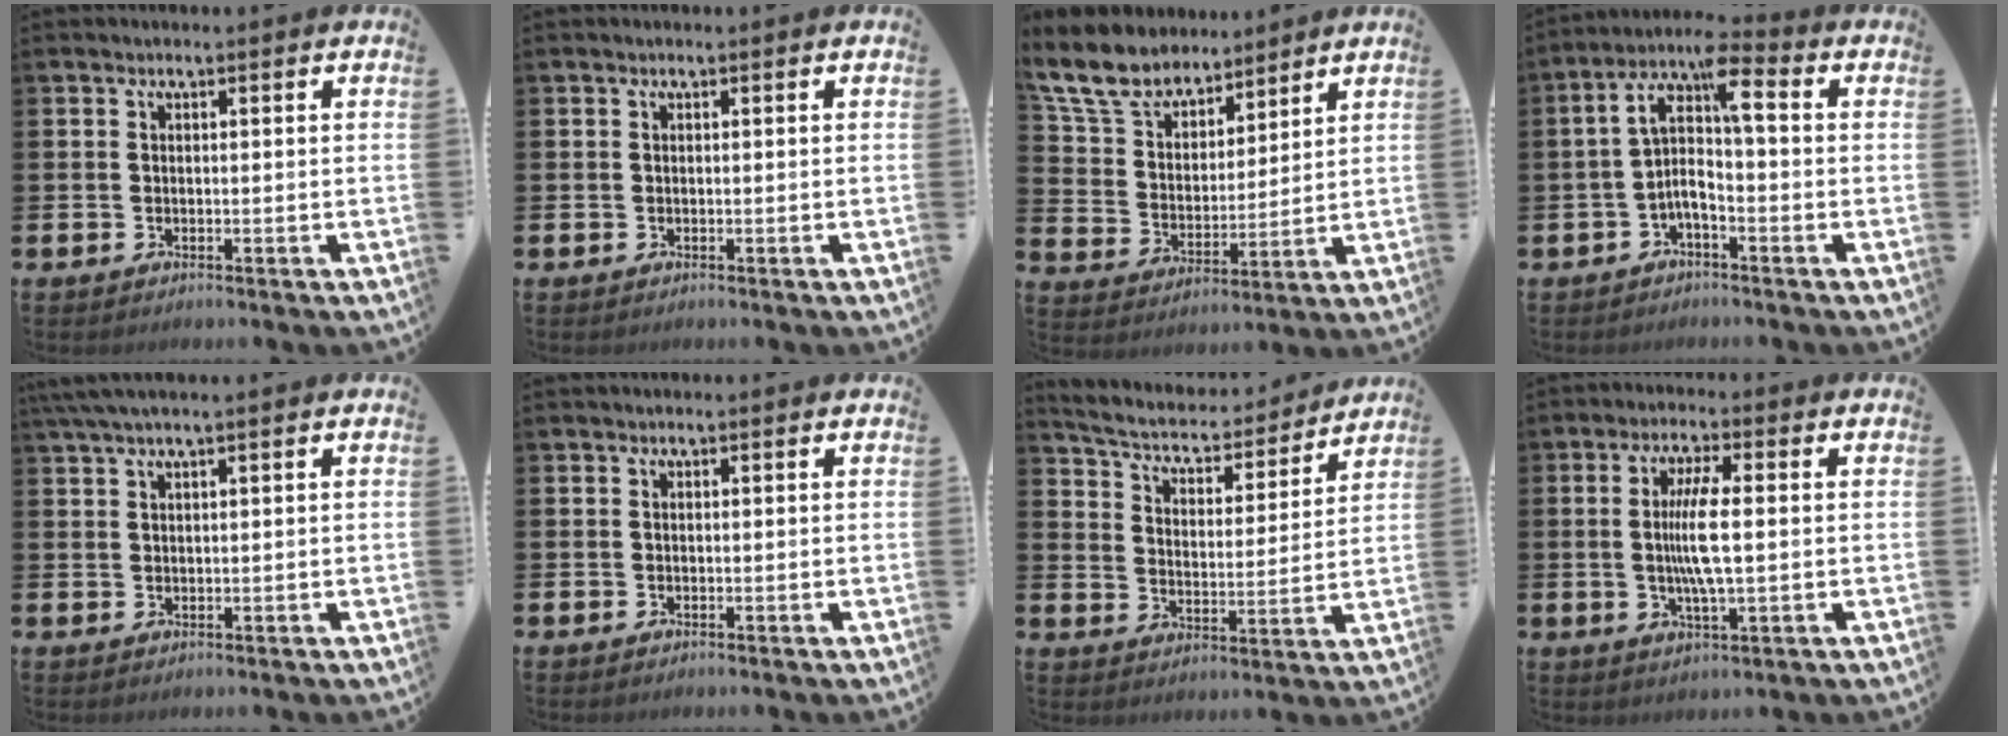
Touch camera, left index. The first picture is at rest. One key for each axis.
{"total": 0.0}
{"total": 9.6, "fx": 8.7, "fy": 3.4, "fz": 2.4, "tx": -0.098, "ty": -0.047, "tz": 0.162}
{"total": 7.7, "fx": 0.8, "fy": 2.3, "fz": 7.3, "tx": -0.150, "ty": -0.024, "tz": 0.001}
{"total": 2.6, "fx": 2.0, "fy": 0.0, "fz": 1.7, "tx": -0.043, "ty": 0.006, "tz": 0.038}
{"total": 0.0}
{"total": 5.3, "fx": 4.8, "fy": 1.6, "fz": 1.5, "tx": -0.062, "ty": -0.041, "tz": 0.076}
{"total": 6.3, "fx": 0.3, "fy": 1.2, "fz": 6.1, "tx": -0.111, "ty": -0.005, "tz": -0.002}